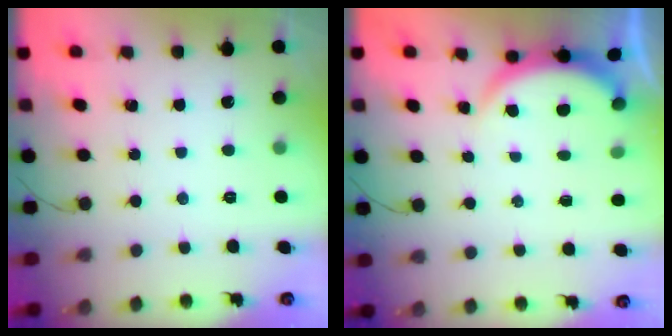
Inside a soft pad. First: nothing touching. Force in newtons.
{"total": 3.3, "press": 3.2, "slide": 0.5}